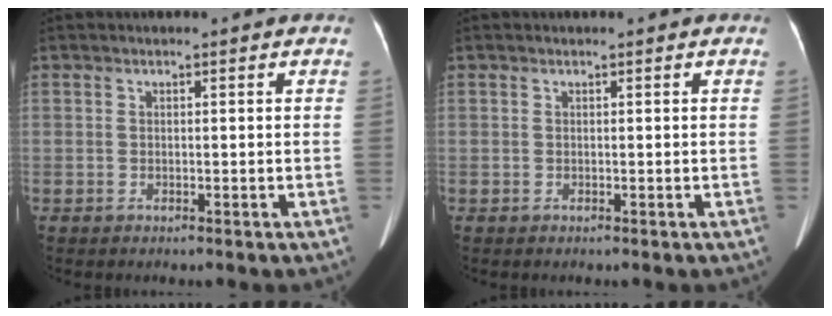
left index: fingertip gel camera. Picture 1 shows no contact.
{"total": 0.0}